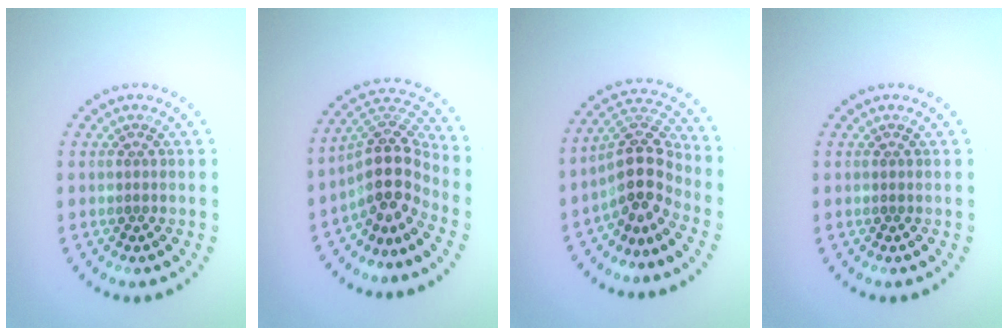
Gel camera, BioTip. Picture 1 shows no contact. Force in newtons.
{"total": 4.9, "press": 3.6, "slide": 3.3}
{"total": 4.2, "press": 3.5, "slide": 2.4}
{"total": 0.0}